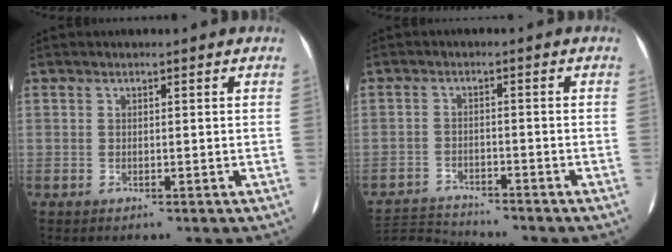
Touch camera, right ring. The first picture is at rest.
{"total": 8.0, "force": [-7.8, 1.2, 1.0], "torque": [-0.047, 0.003, -0.140]}